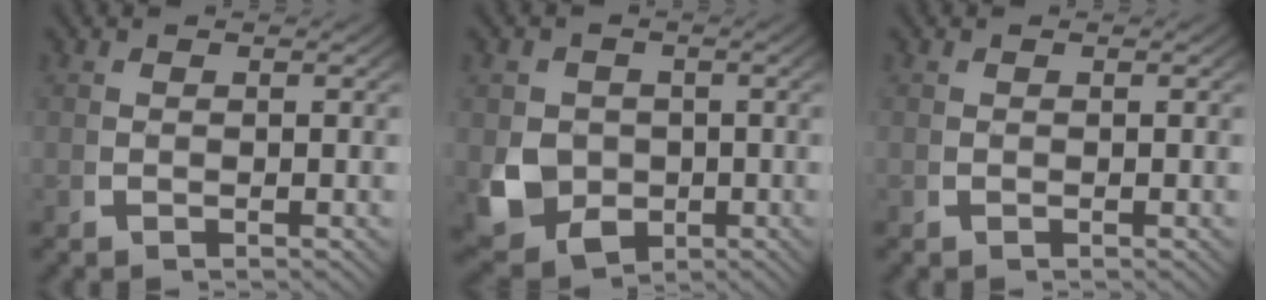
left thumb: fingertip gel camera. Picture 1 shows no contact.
{"total": 8.8, "force": [-1.8, 7.2, 4.8], "torque": [-0.109, -0.046, -0.011]}
{"total": 0.0}